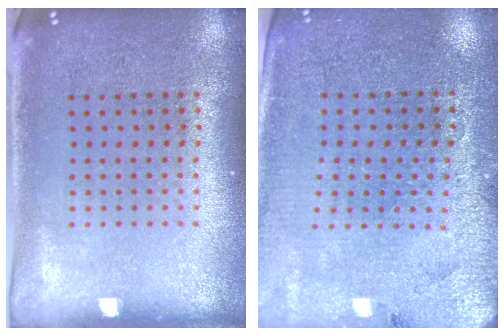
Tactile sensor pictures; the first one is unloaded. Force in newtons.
{"total": 2.8, "press": 2.7, "slide": 0.5}